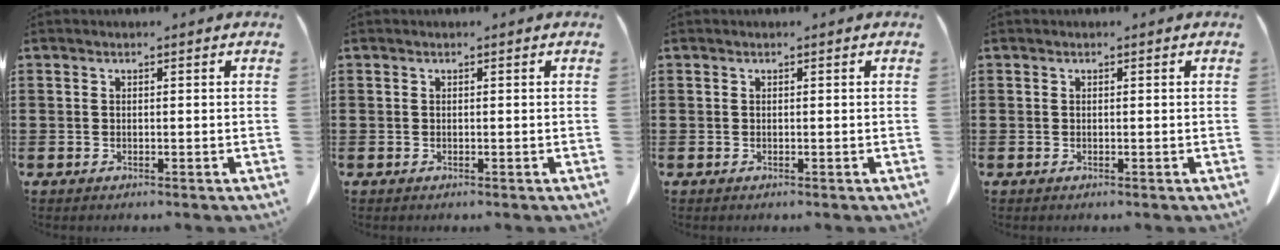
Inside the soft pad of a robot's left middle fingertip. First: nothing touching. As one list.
[{"total": 0.0}, {"total": 0.0}, {"total": 0.0}]